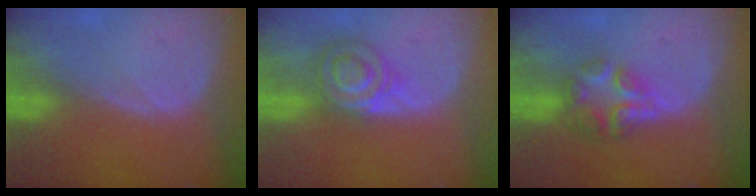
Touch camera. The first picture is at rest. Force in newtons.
{"total": 5.7, "press": 5.6, "slide": 1.0}
{"total": 6.1, "press": 5.4, "slide": 2.9}